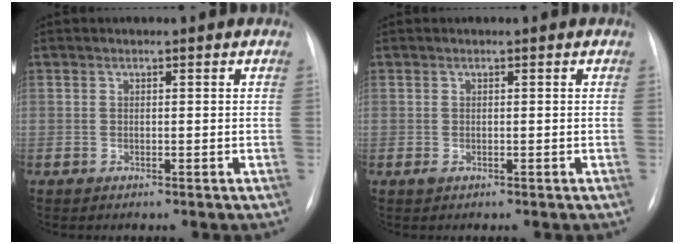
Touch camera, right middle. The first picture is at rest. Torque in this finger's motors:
{"motor_torque": [0.07, -0.14, 0.05, 0.00]}